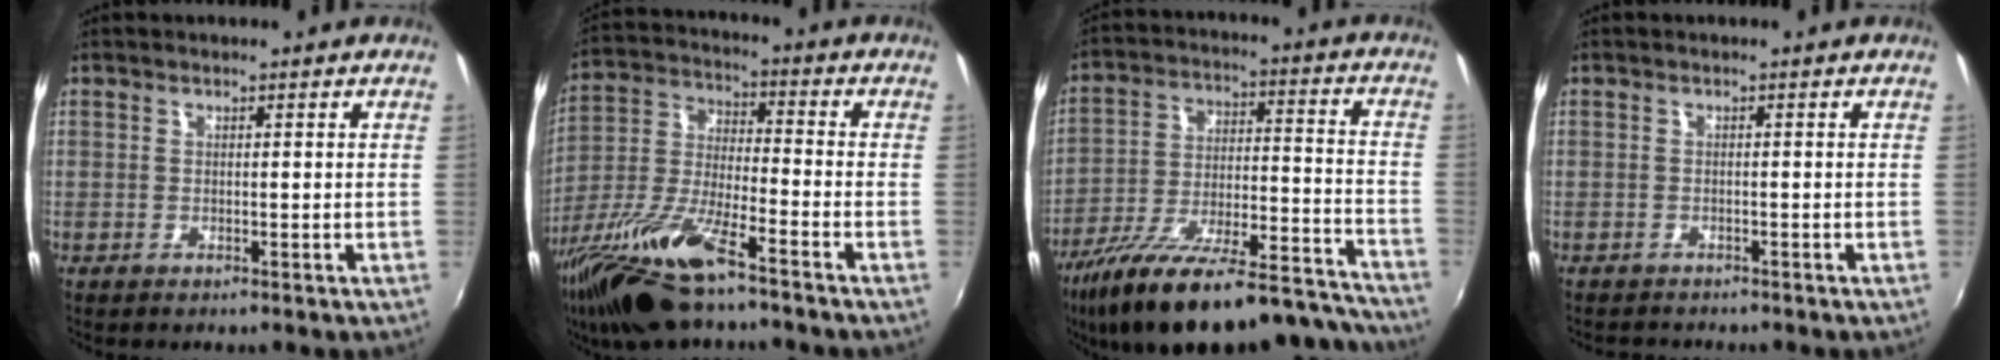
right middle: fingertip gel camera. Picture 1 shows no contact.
{"total": 17.4, "force": [-12.4, 3.1, 11.8], "torque": [-0.254, -0.030, -0.239]}
{"total": 29.2, "force": [-24.7, 6.9, 13.9], "torque": [-0.236, -0.031, -0.361]}
{"total": 2.2, "force": [-2.1, 0.6, 0.3], "torque": [-0.012, -0.011, -0.035]}